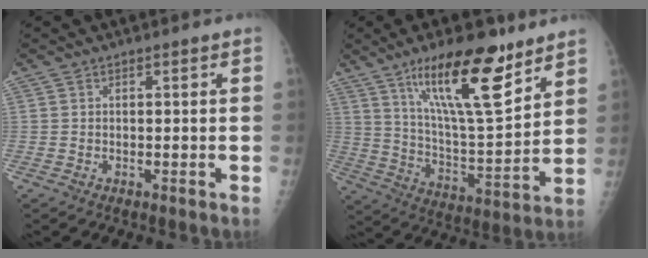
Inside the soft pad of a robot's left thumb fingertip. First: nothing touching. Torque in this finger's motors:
{"motor_torque": [1.03, 0.32, 1.38, -1.40, 0.28]}